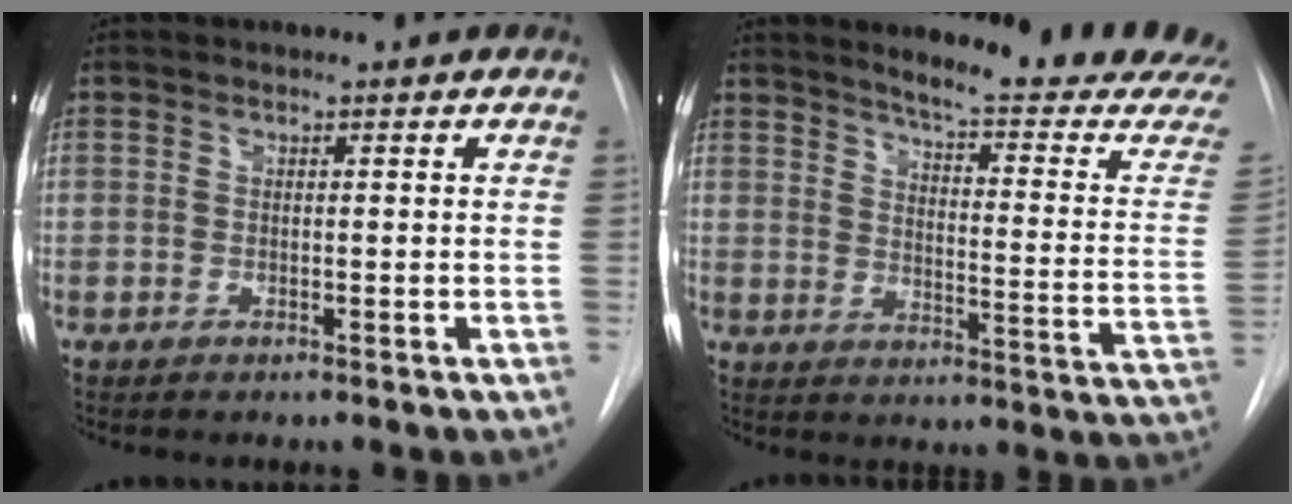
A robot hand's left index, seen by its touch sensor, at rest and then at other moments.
{"total": 22.9, "force": [20.4, 1.3, 10.4], "torque": [-0.141, -0.094, 0.237]}